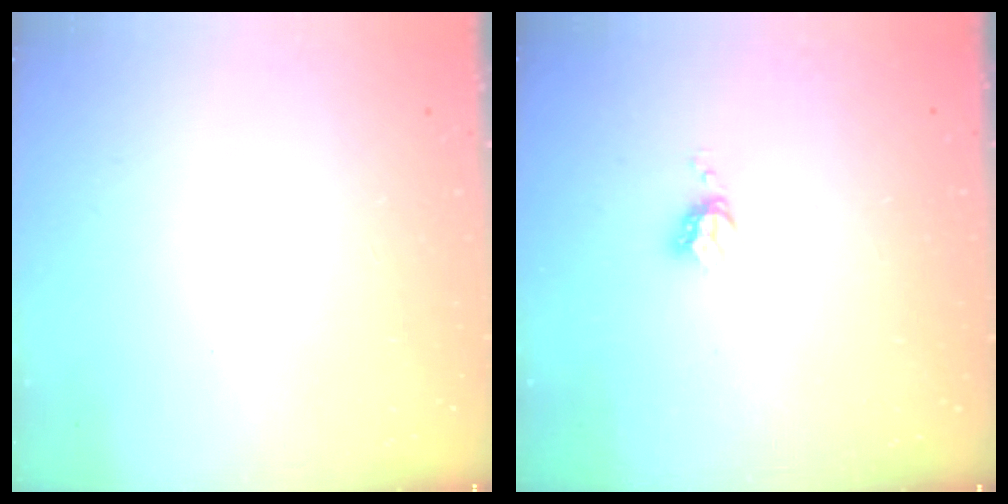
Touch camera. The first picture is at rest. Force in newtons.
{"total": 4.0, "press": 3.9, "slide": 0.6}